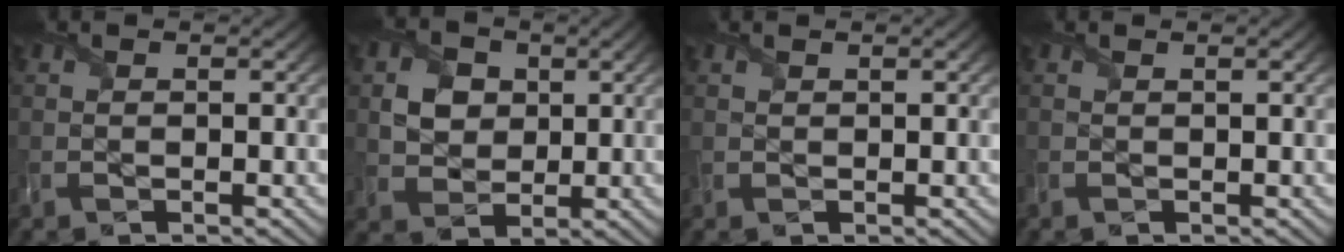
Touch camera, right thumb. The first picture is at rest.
{"total": 4.9, "force": [1.2, 4.1, 2.4], "torque": [-0.060, -0.001, 0.014]}
{"total": 1.1, "force": [0.7, 0.5, 0.6], "torque": [-0.022, 0.003, 0.018]}
{"total": 1.0, "force": [0.2, 0.3, 0.9], "torque": [-0.025, 0.002, 0.001]}